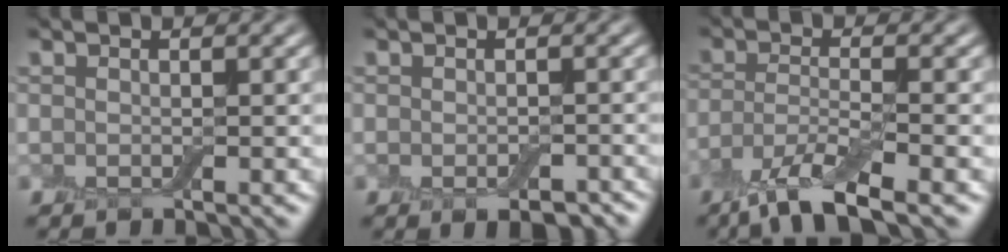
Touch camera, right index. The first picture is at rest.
{"total": 2.7, "force": [-1.2, 1.3, 2.0], "torque": [-0.031, -0.011, -0.012]}
{"total": 5.6, "force": [-3.8, 1.2, 4.0], "torque": [-0.077, -0.009, -0.079]}